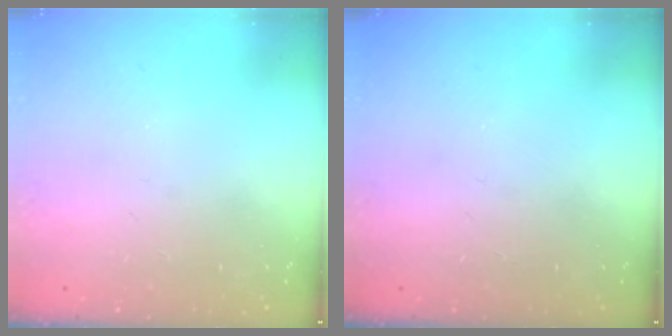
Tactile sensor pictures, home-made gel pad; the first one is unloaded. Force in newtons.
{"total": 0.0}